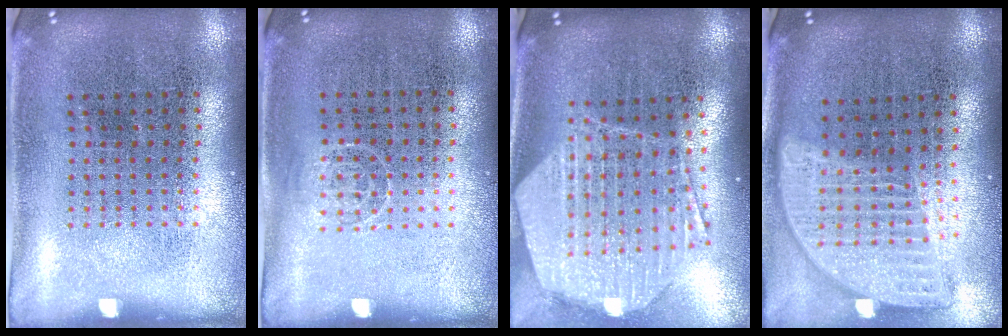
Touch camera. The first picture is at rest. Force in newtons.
{"total": 0.7, "press": 0.5, "slide": 0.5}
{"total": 2.7, "press": 2.1, "slide": 1.7}
{"total": 1.9, "press": 1.6, "slide": 1.1}